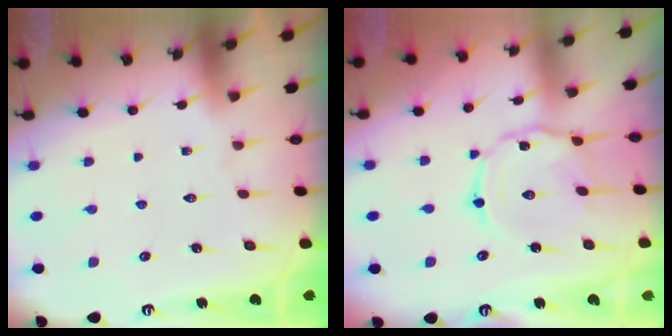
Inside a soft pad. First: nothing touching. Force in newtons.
{"total": 6.1, "press": 6.1, "slide": 0.3}